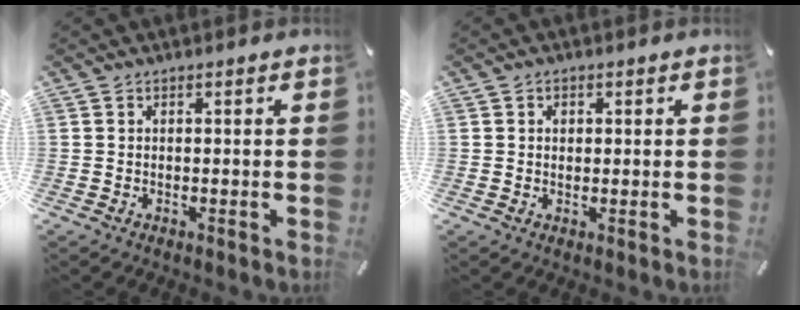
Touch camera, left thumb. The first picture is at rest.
{"total": 1.4, "force": [0.2, 1.3, 0.5], "torque": [0.004, 0.001, -0.001]}